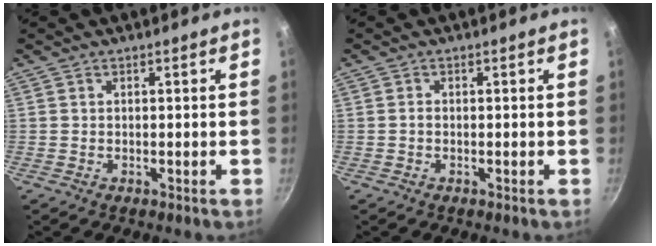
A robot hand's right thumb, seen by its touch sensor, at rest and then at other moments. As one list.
[{"total": 0.6, "force": [-0.2, 0.4, 0.4], "torque": [-0.006, 0.001, -0.007]}]